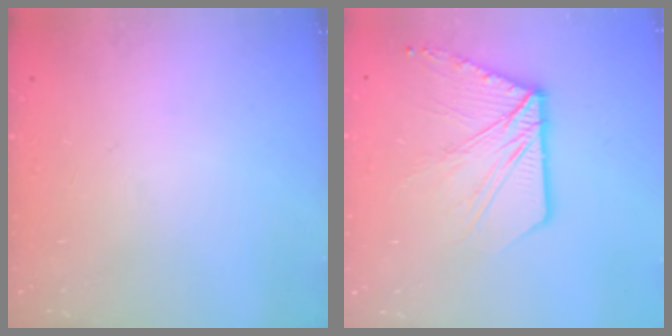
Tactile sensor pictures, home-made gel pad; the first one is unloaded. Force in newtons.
{"total": 14.0, "press": 13.9, "slide": 1.7}